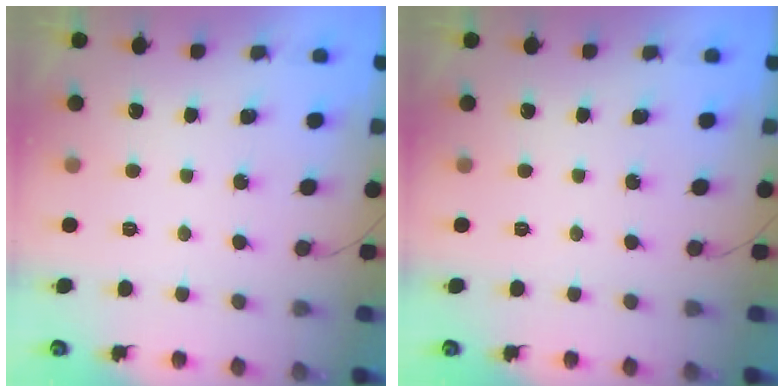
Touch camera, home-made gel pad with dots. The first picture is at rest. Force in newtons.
{"total": 0.0}